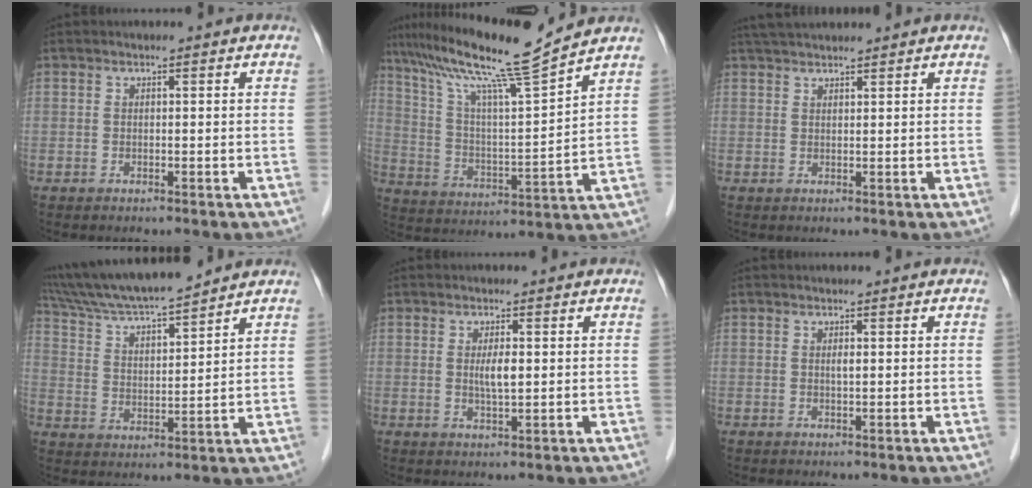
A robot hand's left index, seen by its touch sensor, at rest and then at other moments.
{"total": 14.9, "force": [12.4, -2.1, 8.1], "torque": [-0.148, -0.002, 0.216]}
{"total": 4.7, "force": [4.3, 0.4, 1.9], "torque": [-0.031, 0.035, 0.079]}
{"total": 13.8, "force": [12.5, 0.4, 5.8], "torque": [-0.109, 0.013, 0.225]}
{"total": 2.6, "force": [0.4, 0.4, 2.5], "torque": [-0.049, -0.003, 0.008]}
{"total": 0.6, "force": [0.2, 0.0, 0.6], "torque": [-0.013, 0.000, 0.005]}